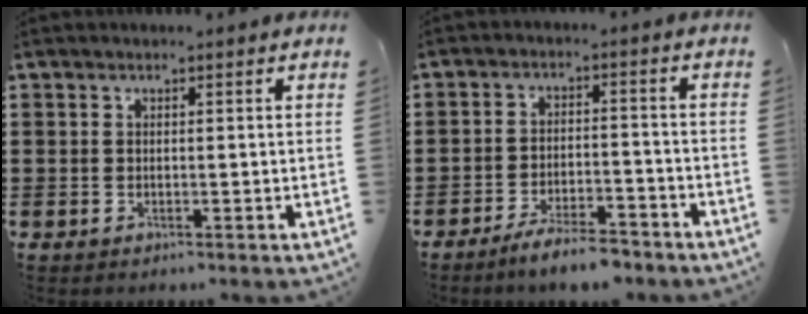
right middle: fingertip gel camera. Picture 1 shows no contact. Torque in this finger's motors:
{"motor_torque": [1.39, -0.74, 0.13, 0.10]}